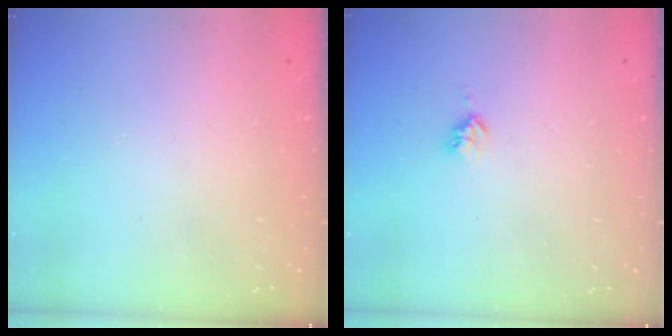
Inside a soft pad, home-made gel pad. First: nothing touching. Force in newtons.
{"total": 3.7, "press": 3.7, "slide": 0.5}